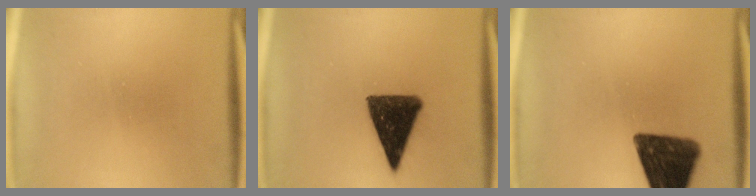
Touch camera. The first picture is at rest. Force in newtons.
{"total": 11.5}
{"total": 15.2}